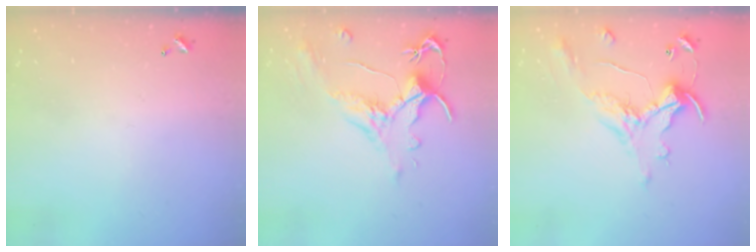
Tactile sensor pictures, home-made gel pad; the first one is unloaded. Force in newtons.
{"total": 1.6, "press": 1.1, "slide": 1.2}
{"total": 1.8, "press": 1.5, "slide": 1.1}